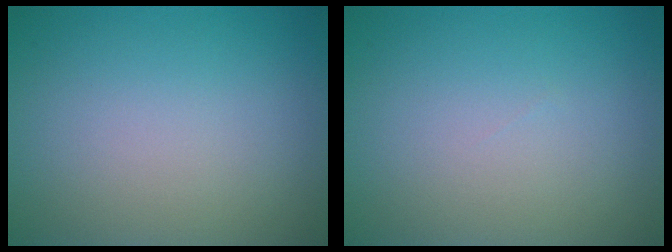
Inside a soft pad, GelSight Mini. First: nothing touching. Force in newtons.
{"total": 0.0}